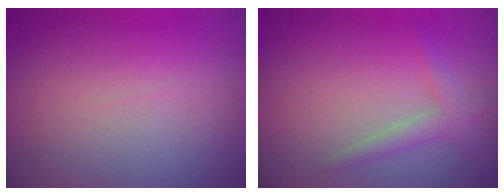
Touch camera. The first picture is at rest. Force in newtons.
{"total": 2.1, "press": 2.1, "slide": 0.1}